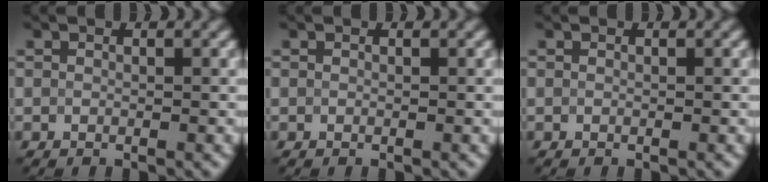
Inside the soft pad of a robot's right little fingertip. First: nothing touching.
{"total": 0.0}
{"total": 0.0}